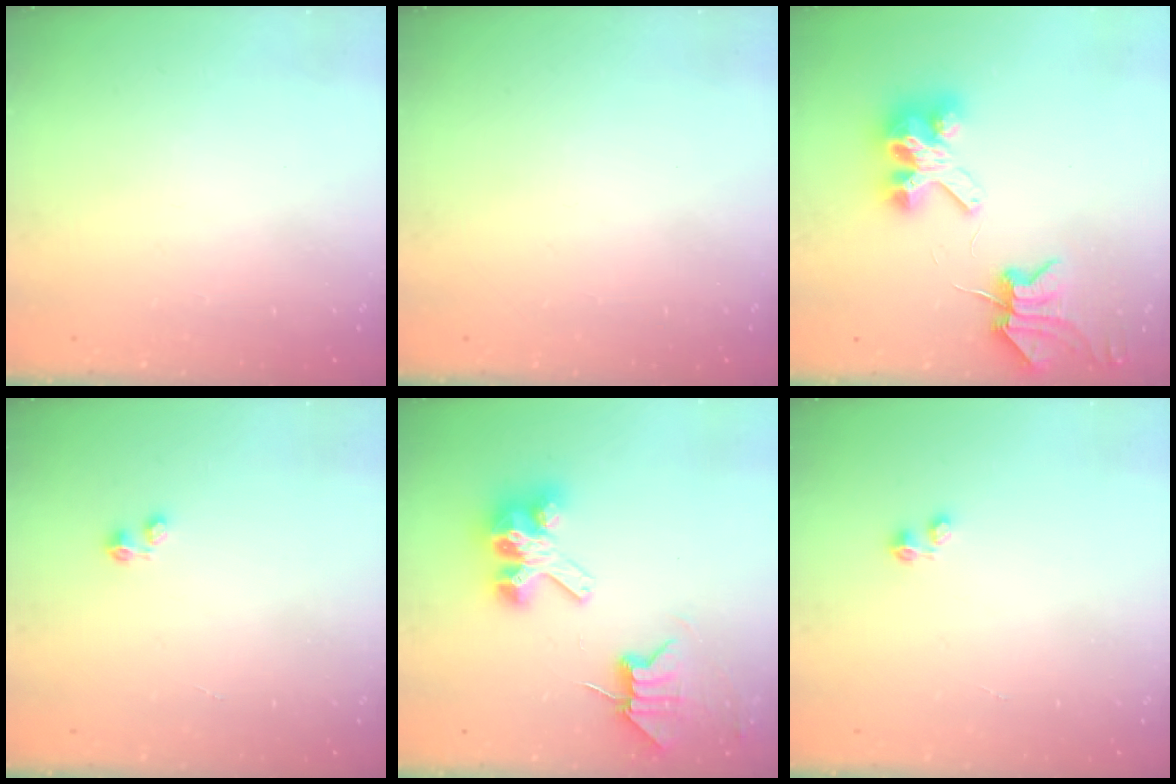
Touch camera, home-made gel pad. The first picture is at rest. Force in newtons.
{"total": 0.0}
{"total": 7.1, "press": 7.0, "slide": 0.9}
{"total": 0.0}
{"total": 9.5, "press": 9.5, "slide": 0.8}
{"total": 0.0}